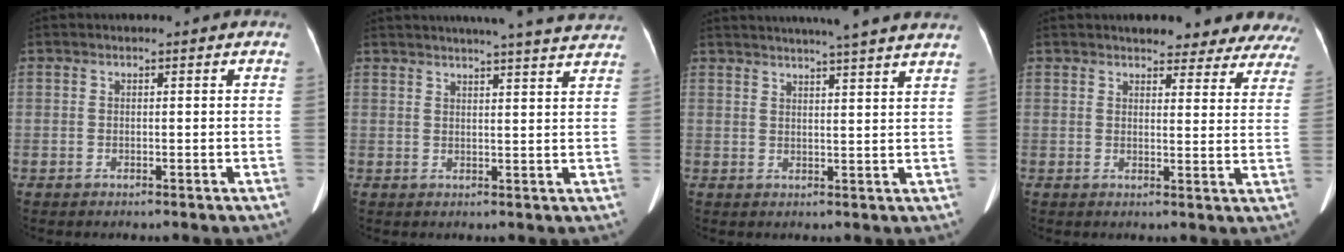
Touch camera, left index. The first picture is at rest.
{"total": 17.0, "force": [15.6, 0.8, 6.6], "torque": [-0.091, 0.001, 0.184]}
{"total": 16.4, "force": [14.6, -0.2, 7.6], "torque": [-0.121, 0.009, 0.180]}
{"total": 16.4, "force": [15.1, 4.4, 4.6], "torque": [-0.019, -0.025, 0.147]}